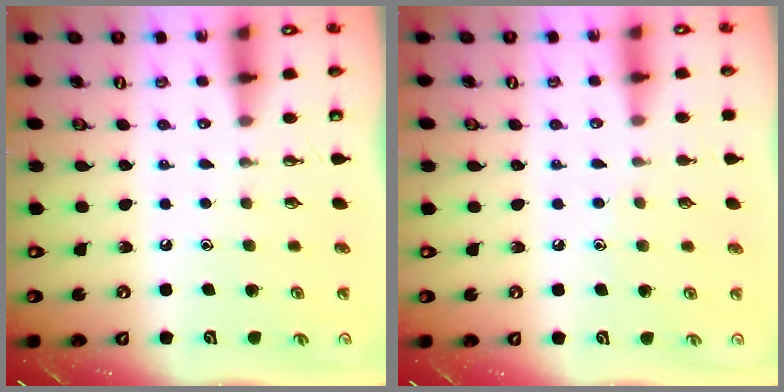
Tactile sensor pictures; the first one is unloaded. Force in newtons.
{"total": 3.8, "press": 3.8, "slide": 0.5}